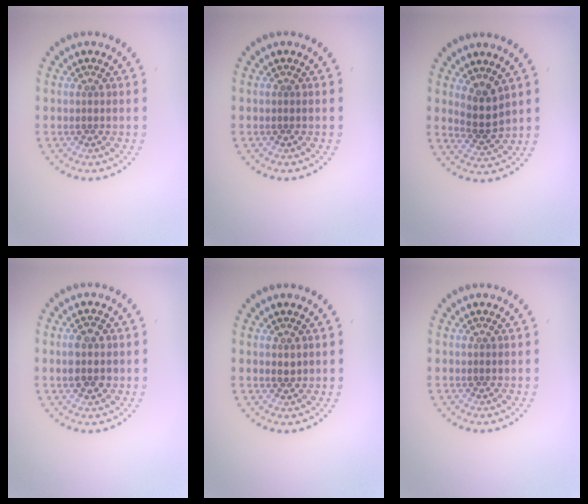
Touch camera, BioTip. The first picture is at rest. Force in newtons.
{"total": 0.0}
{"total": 2.7, "press": 2.1, "slide": 1.7}
{"total": 2.8, "press": 2.8, "slide": 0.0}
{"total": 0.7, "press": 0.7, "slide": 0.1}
{"total": 0.0}